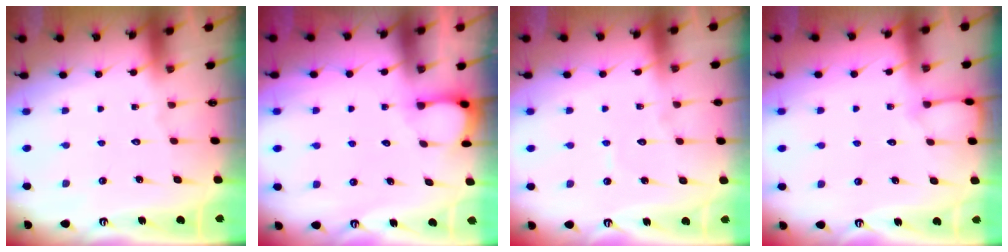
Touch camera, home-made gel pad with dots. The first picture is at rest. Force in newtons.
{"total": 2.1, "press": 2.1, "slide": 0.3}
{"total": 3.6, "press": 3.6, "slide": 0.3}
{"total": 4.7, "press": 4.7, "slide": 0.5}